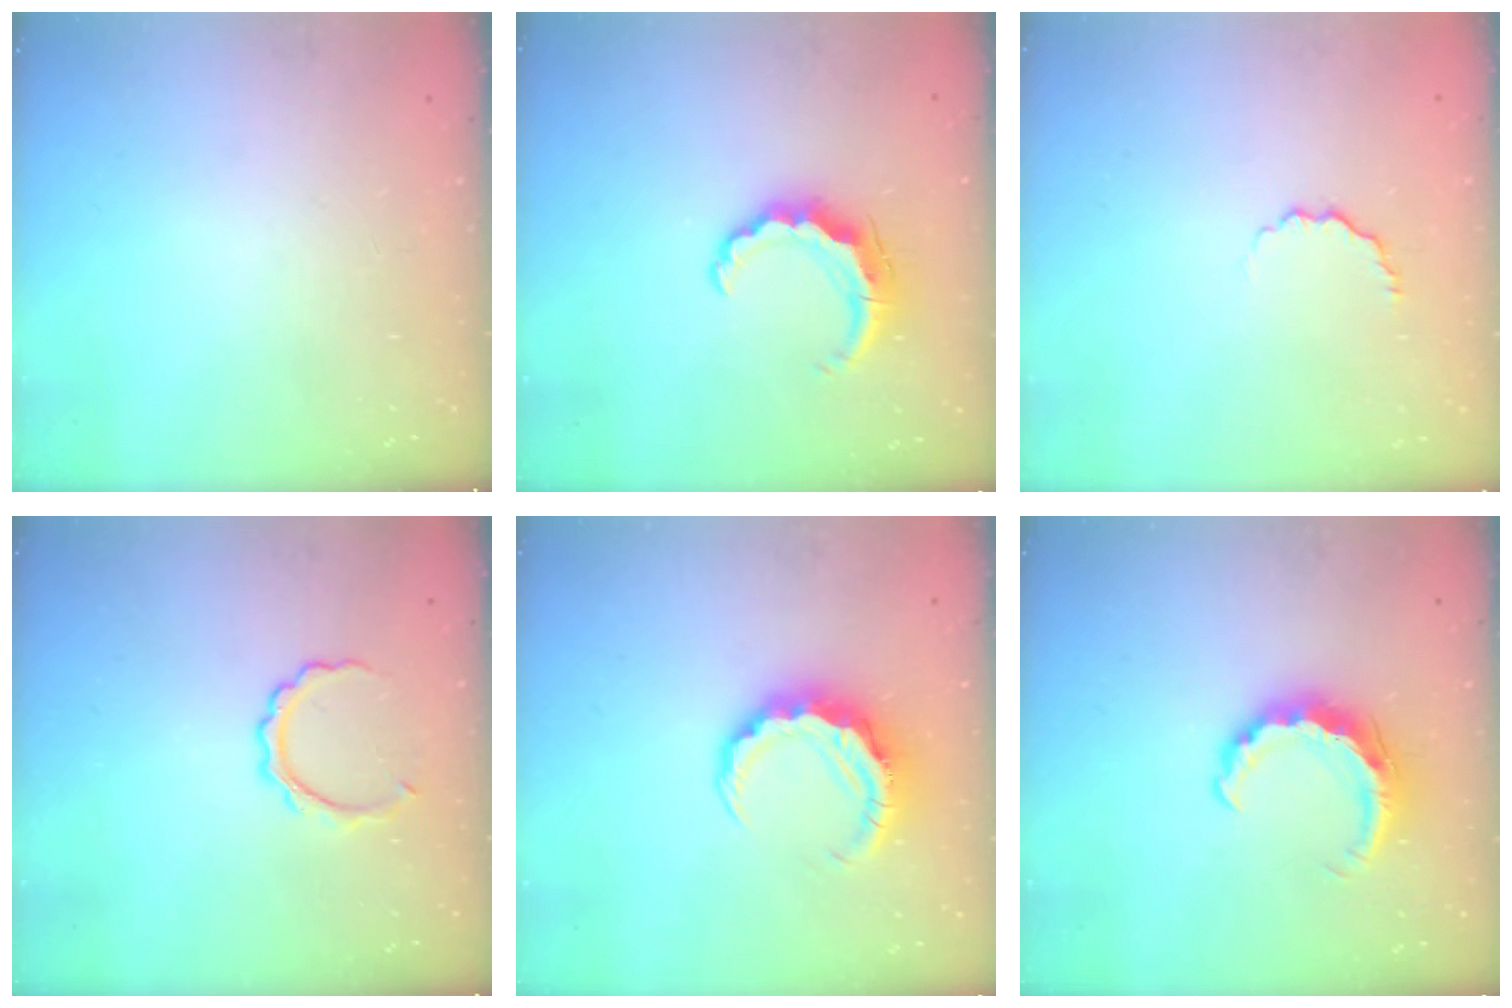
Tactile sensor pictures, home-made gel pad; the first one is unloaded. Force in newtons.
{"total": 7.4, "press": 7.4, "slide": 0.2}
{"total": 3.8, "press": 3.7, "slide": 0.9}
{"total": 5.1, "press": 5.0, "slide": 0.1}
{"total": 8.2, "press": 8.1, "slide": 1.4}
{"total": 8.4, "press": 8.3, "slide": 1.0}